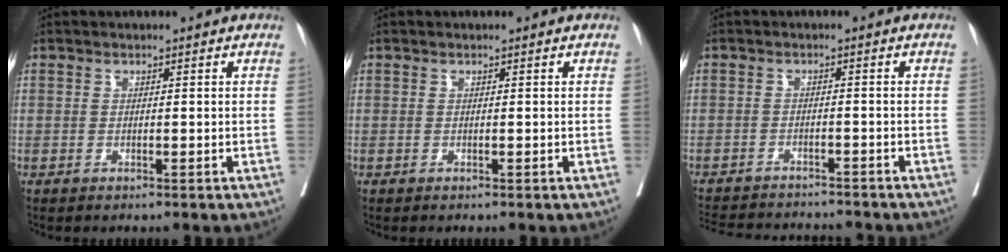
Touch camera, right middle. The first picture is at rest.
{"total": 0.0}
{"total": 12.9, "force": [-12.1, 2.2, 3.9], "torque": [-0.079, -0.002, -0.166]}